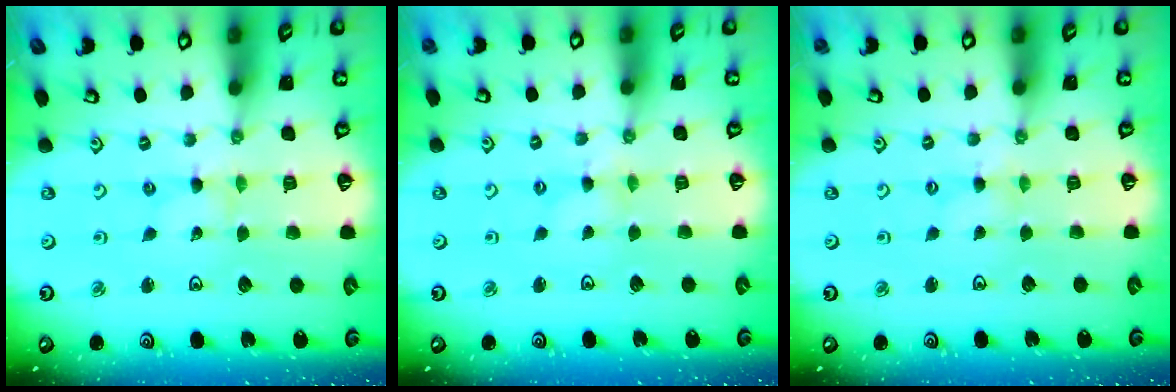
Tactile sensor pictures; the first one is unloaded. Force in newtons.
{"total": 0.7, "press": 0.6, "slide": 0.2}
{"total": 0.9, "press": 0.9, "slide": 0.2}